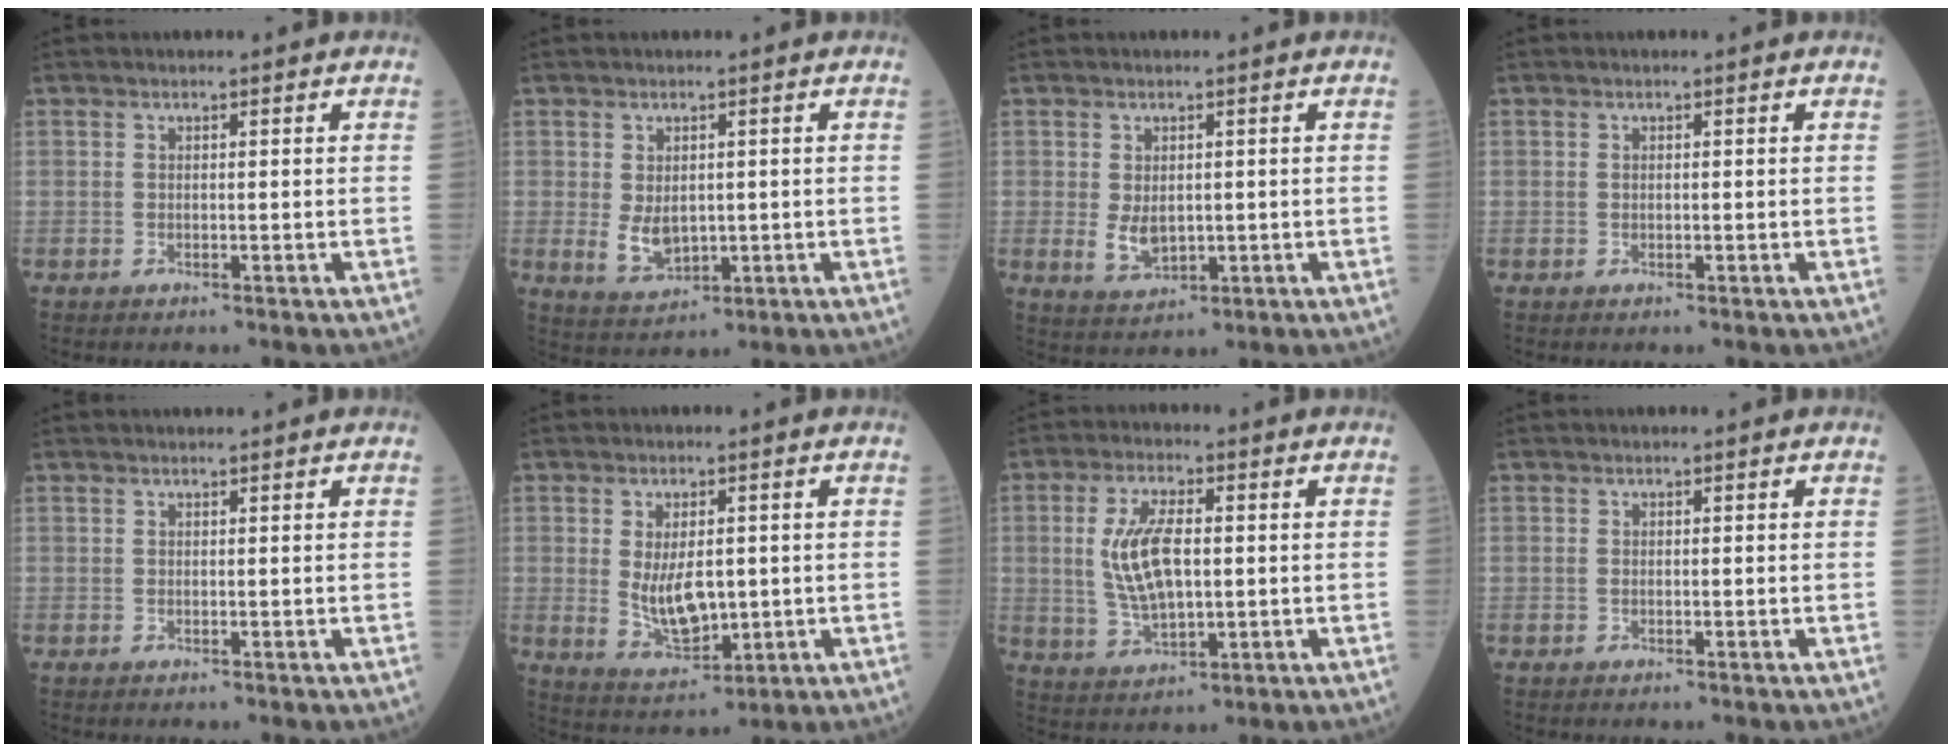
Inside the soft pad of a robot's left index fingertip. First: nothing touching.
{"total": 4.4, "force": [0.0, 2.9, 3.4], "torque": [-0.070, -0.007, 0.014]}
{"total": 3.8, "force": [-0.1, 2.4, 3.0], "torque": [-0.061, -0.008, 0.010]}
{"total": 0.0}
{"total": 1.3, "force": [1.3, 0.0, 0.4], "torque": [-0.006, 0.014, 0.023]}
{"total": 7.2, "force": [0.1, 3.4, 6.4], "torque": [-0.123, -0.011, 0.015]}
{"total": 9.0, "force": [0.8, 3.4, 8.3], "torque": [-0.179, 0.005, 0.020]}
{"total": 0.0}